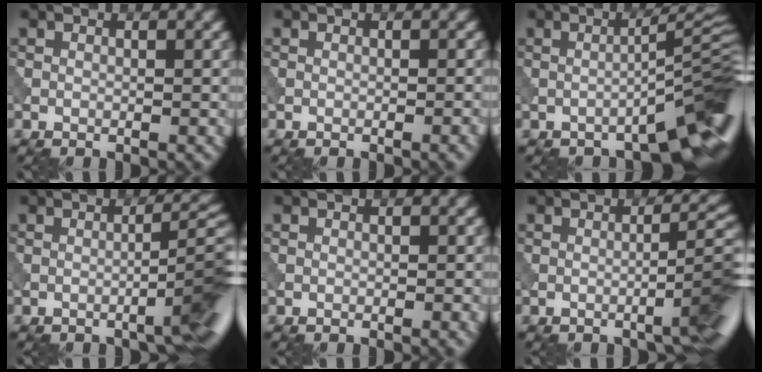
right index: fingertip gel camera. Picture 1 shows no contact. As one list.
[{"total": 1.0, "force": [-0.4, 0.2, 0.8], "torque": [-0.008, 0.003, -0.008]}, {"total": 7.4, "force": [-4.2, 1.1, 6.0], "torque": [-0.072, 0.013, -0.068]}, {"total": 5.9, "force": [-2.2, 1.0, 5.4], "torque": [-0.062, 0.020, -0.036]}, {"total": 0.6, "force": [-0.2, 0.1, 0.6], "torque": [-0.006, 0.002, -0.005]}, {"total": 5.3, "force": [-1.9, 0.8, 4.9], "torque": [-0.056, 0.020, -0.035]}]